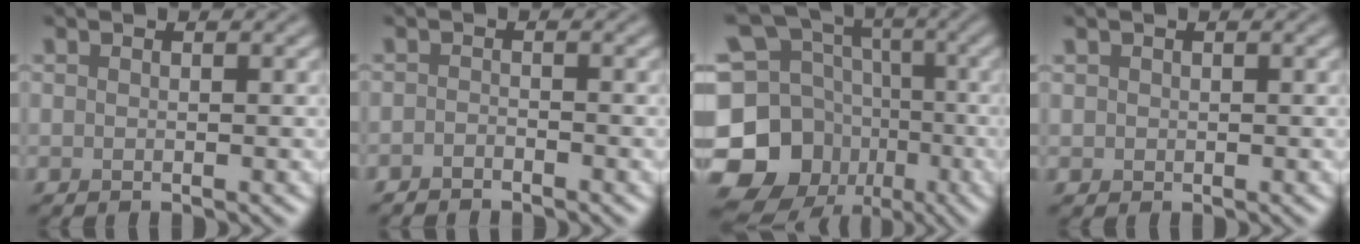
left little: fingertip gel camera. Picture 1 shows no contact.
{"total": 1.1, "force": [-1.1, 0.3, 0.2], "torque": [-0.002, 0.001, -0.024]}
{"total": 14.1, "force": [-5.1, 11.8, 5.8], "torque": [-0.146, -0.003, -0.089]}
{"total": 0.7, "force": [0.2, 0.7, 0.1], "torque": [0.003, 0.000, 0.003]}